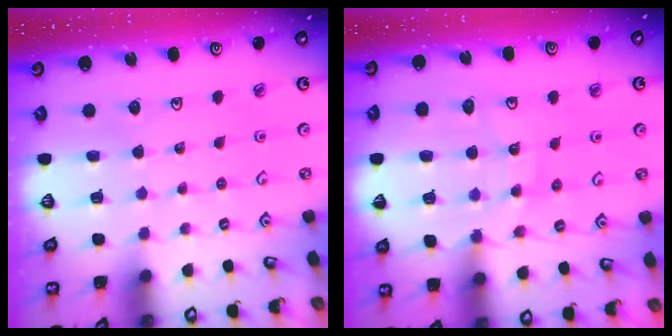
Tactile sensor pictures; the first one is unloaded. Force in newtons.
{"total": 12.8, "press": 12.8, "slide": 1.5}